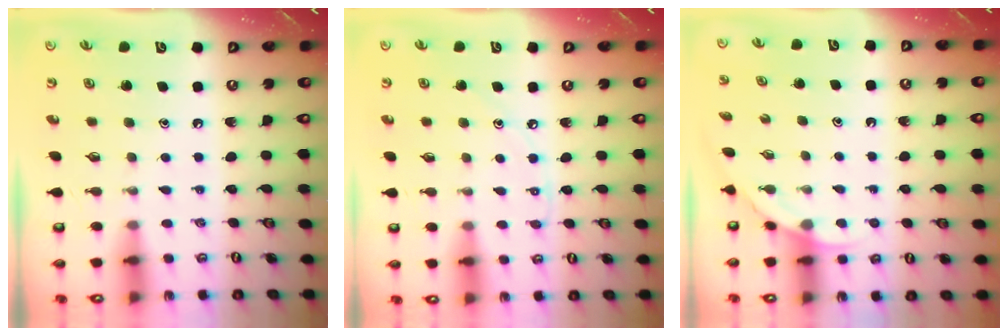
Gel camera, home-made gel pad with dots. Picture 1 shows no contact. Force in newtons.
{"total": 4.3, "press": 4.3, "slide": 0.6}
{"total": 2.5, "press": 2.5, "slide": 0.2}